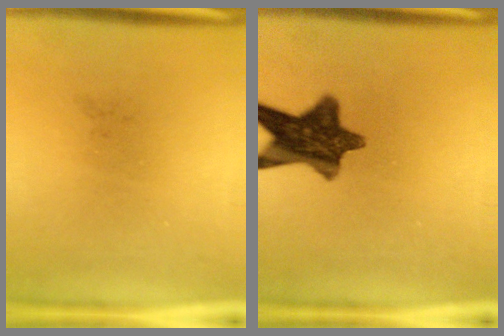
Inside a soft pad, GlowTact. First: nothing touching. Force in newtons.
{"total": 11.0}